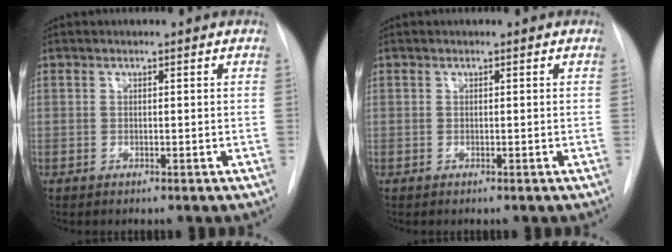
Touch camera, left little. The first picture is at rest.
{"total": 0.0}